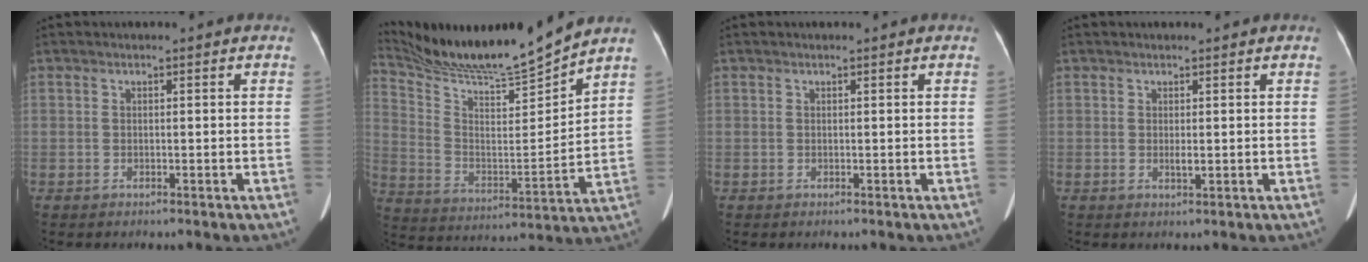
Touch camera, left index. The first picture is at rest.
{"total": 15.9, "force": [15.1, -1.7, 4.7], "torque": [-0.104, -0.032, 0.269]}
{"total": 0.0}
{"total": 1.0, "force": [0.3, 0.3, 0.9], "torque": [-0.020, -0.002, 0.006]}